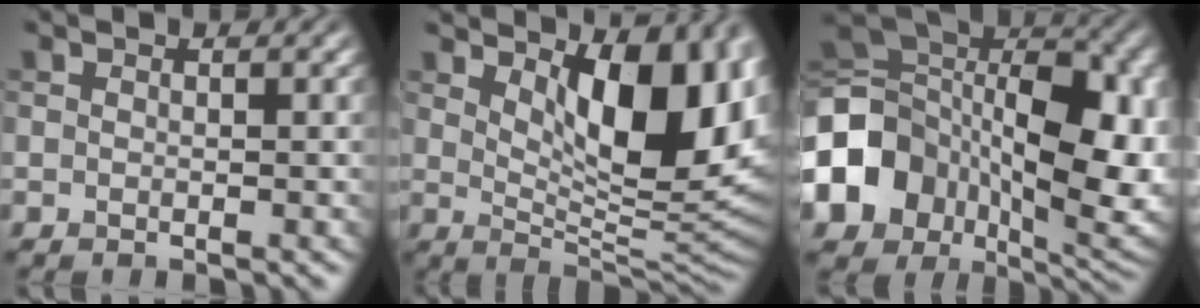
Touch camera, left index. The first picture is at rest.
{"total": 11.9, "force": [3.9, 5.1, 10.1], "torque": [-0.131, -0.006, 0.065]}
{"total": 15.7, "force": [-1.0, 11.2, 11.0], "torque": [-0.199, 0.001, -0.017]}